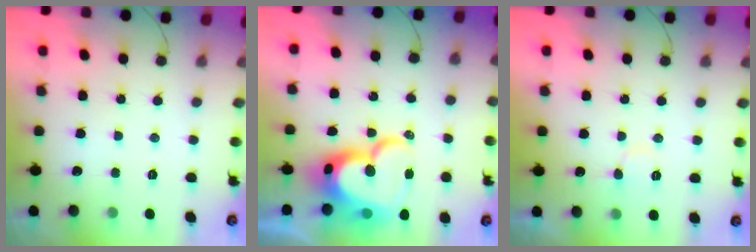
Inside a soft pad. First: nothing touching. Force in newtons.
{"total": 22.4, "press": 22.3, "slide": 2.2}
{"total": 6.7, "press": 6.6, "slide": 0.5}